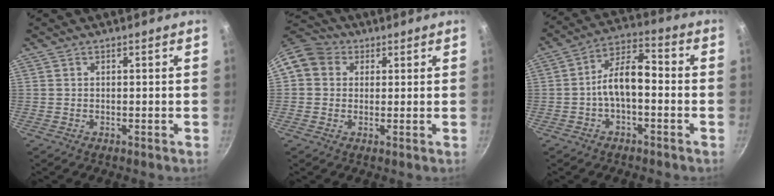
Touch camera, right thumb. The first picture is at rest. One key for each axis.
{"total": 11.7, "fx": 4.4, "fy": 9.5, "fz": 5.1, "tx": -0.095, "ty": 0.020, "tz": 0.073}
{"total": 8.9, "fx": -1.9, "fy": 4.3, "fz": 7.6, "tx": -0.120, "ty": 0.045, "tz": -0.043}